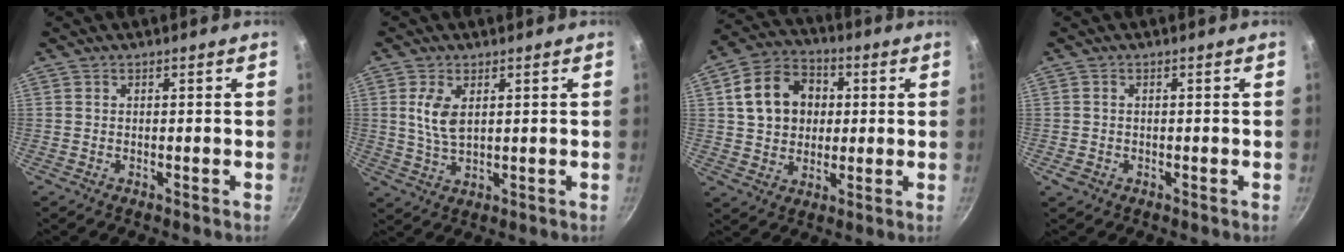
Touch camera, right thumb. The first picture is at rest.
{"total": 5.8, "force": [1.7, 3.0, 4.7], "torque": [-0.092, -0.011, 0.036]}
{"total": 13.5, "force": [2.6, 10.8, 7.7], "torque": [-0.107, 0.018, 0.038]}
{"total": 1.4, "force": [-0.6, 1.2, 0.6], "torque": [-0.010, -0.001, -0.009]}